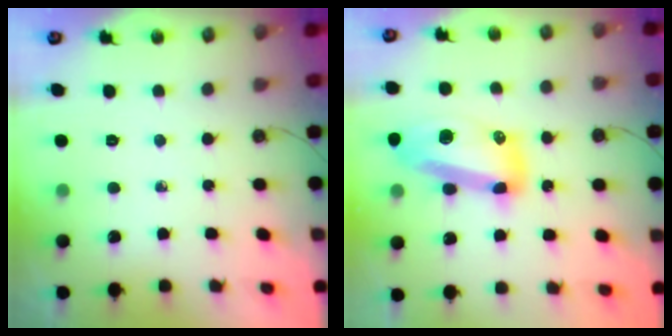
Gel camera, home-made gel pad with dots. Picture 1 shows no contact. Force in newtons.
{"total": 16.1, "press": 16.0, "slide": 1.4}